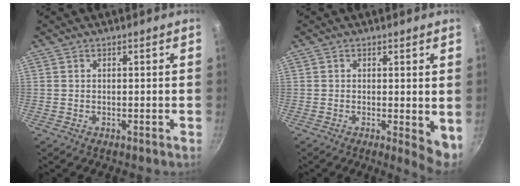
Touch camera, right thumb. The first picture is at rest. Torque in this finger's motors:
{"motor_torque": [-0.33, 0.51, 0.00, -0.17, 0.14]}